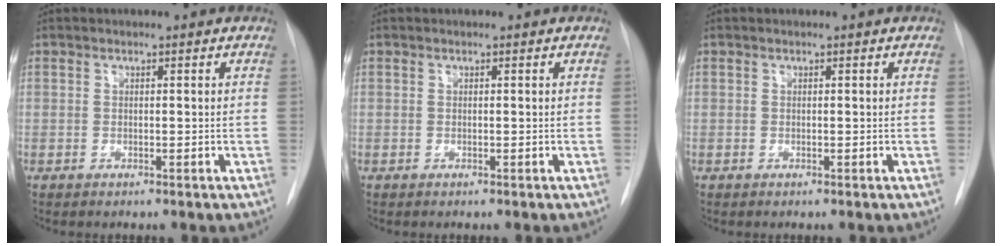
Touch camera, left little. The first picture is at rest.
{"total": 0.0}
{"total": 0.0}